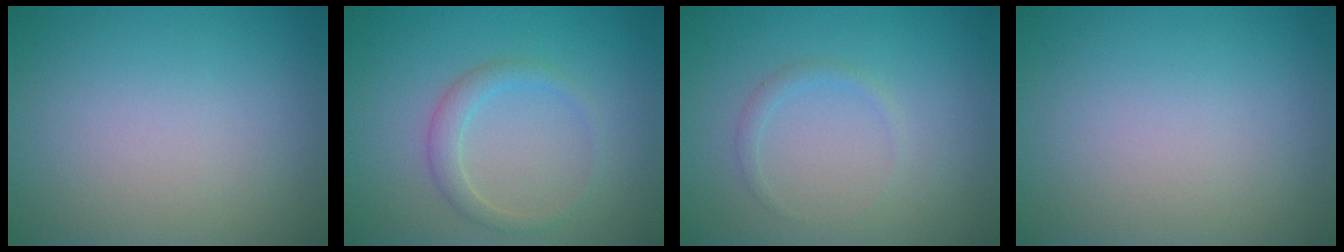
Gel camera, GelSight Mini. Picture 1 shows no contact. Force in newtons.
{"total": 1.9, "press": 1.9, "slide": 0.1}
{"total": 0.9, "press": 0.9, "slide": 0.1}
{"total": 0.0}